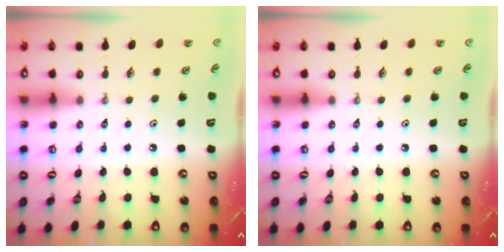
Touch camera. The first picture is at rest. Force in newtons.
{"total": 0.0}